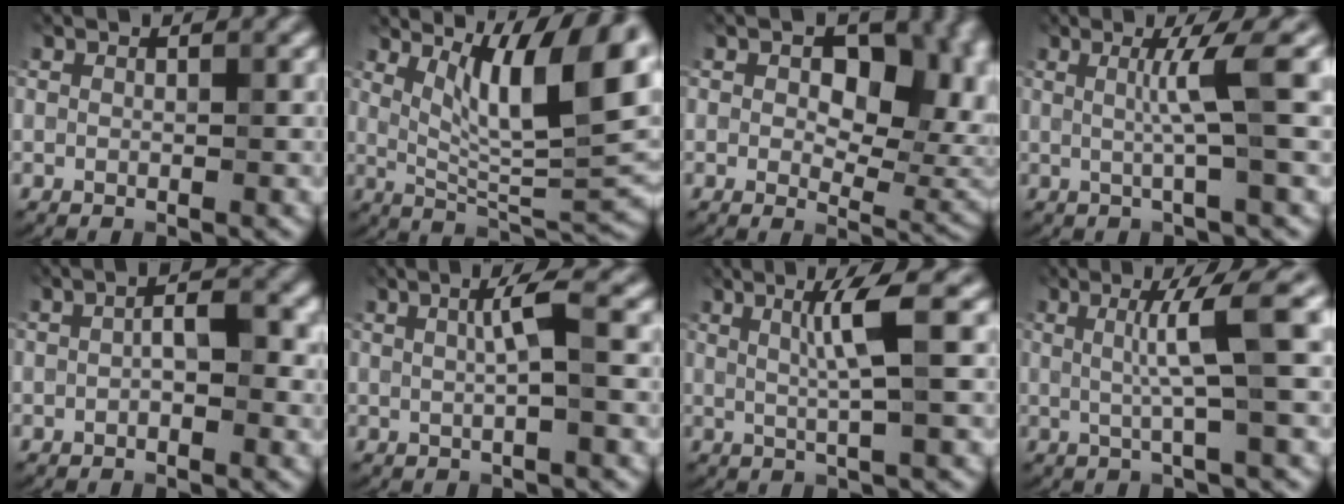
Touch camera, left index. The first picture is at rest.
{"total": 10.5, "force": [4.4, 2.5, 9.2], "torque": [-0.149, -0.004, 0.081]}
{"total": 12.2, "force": [2.9, 7.4, 9.2], "torque": [-0.097, 0.004, 0.045]}
{"total": 3.6, "force": [0.5, -0.1, 3.6], "torque": [-0.067, 0.008, 0.006]}
{"total": 2.8, "force": [-0.1, 1.2, 2.5], "torque": [-0.043, 0.007, -0.004]}
{"total": 2.5, "force": [0.4, 0.0, 2.4], "torque": [-0.048, 0.011, 0.006]}
{"total": 3.5, "force": [1.0, 0.0, 3.4], "torque": [-0.063, 0.006, 0.018]}
{"total": 4.9, "force": [0.9, 0.2, 4.8], "torque": [-0.079, 0.012, 0.015]}